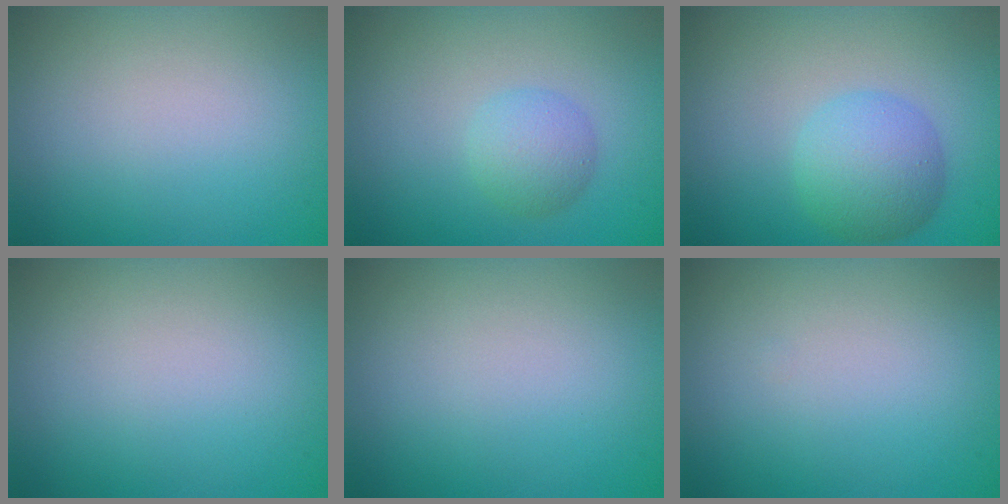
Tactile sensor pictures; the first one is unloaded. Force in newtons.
{"total": 2.6, "press": 2.6, "slide": 0.1}
{"total": 4.8, "press": 4.8, "slide": 0.1}
{"total": 0.0}
{"total": 0.0}
{"total": 0.0}